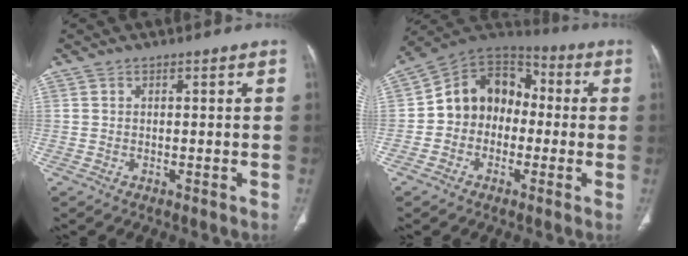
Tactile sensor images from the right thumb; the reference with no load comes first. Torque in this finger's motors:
{"motor_torque": [0.69, 0.71, 0.86, -0.88, 0.23]}